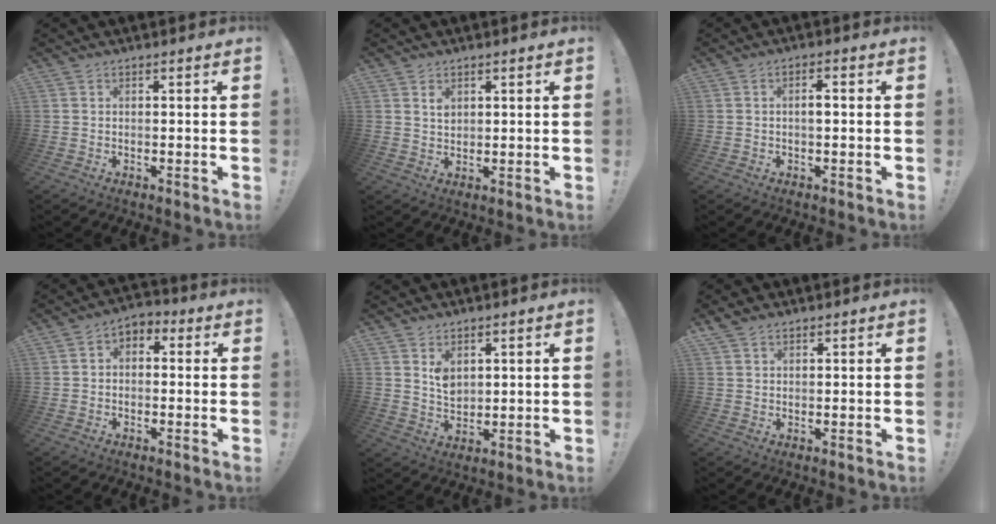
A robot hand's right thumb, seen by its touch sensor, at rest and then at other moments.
{"total": 2.3, "force": [1.4, 1.4, 1.1], "torque": [-0.013, -0.007, 0.024]}
{"total": 2.2, "force": [-0.4, 0.7, 2.0], "torque": [-0.032, 0.005, -0.009]}
{"total": 4.0, "force": [-1.6, 3.0, 2.1], "torque": [-0.032, 0.021, -0.028]}
{"total": 5.4, "force": [3.2, 3.5, 2.6], "torque": [-0.035, -0.021, 0.058]}
{"total": 2.7, "force": [2.1, 1.3, 1.0], "torque": [-0.021, -0.008, 0.041]}